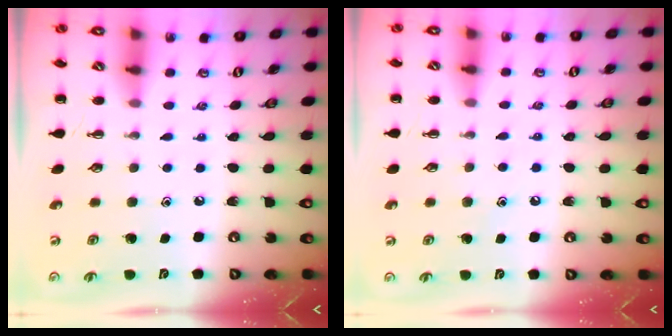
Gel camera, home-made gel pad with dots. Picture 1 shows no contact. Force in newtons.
{"total": 6.8, "press": 6.6, "slide": 1.7}